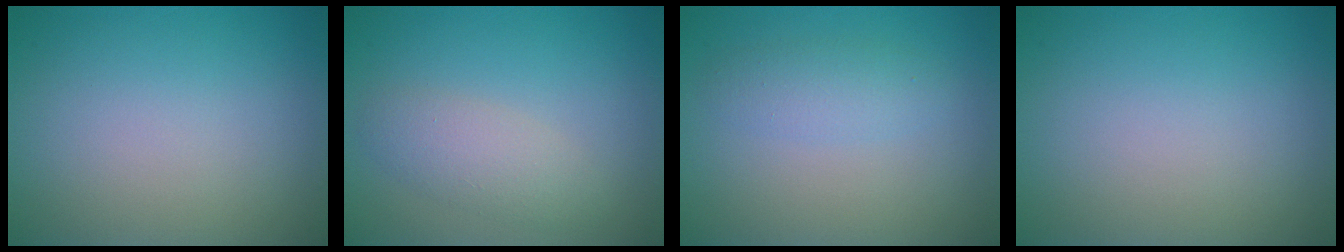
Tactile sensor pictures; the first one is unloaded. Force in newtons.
{"total": 2.6, "press": 2.6, "slide": 0.1}
{"total": 1.9, "press": 1.9, "slide": 0.0}
{"total": 0.0}